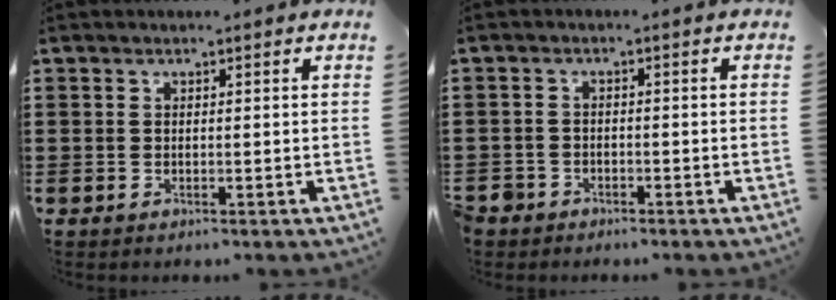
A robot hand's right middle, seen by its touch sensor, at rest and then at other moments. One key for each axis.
{"total": 2.3, "fx": -2.1, "fy": 1.0, "fz": -0.1, "tx": -0.012, "ty": -0.006, "tz": -0.048}